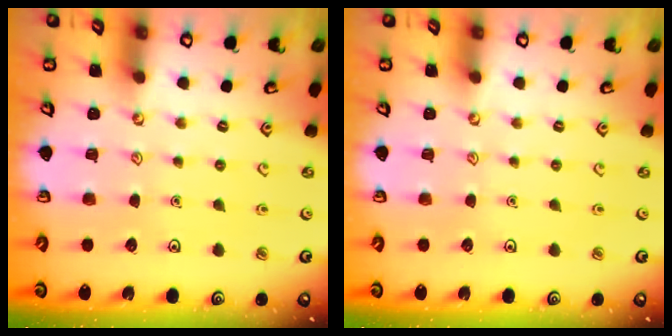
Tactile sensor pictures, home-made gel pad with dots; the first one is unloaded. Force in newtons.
{"total": 0.0}